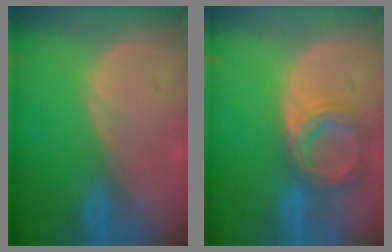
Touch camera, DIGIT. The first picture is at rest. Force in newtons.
{"total": 6.7, "press": 6.1, "slide": 2.7}